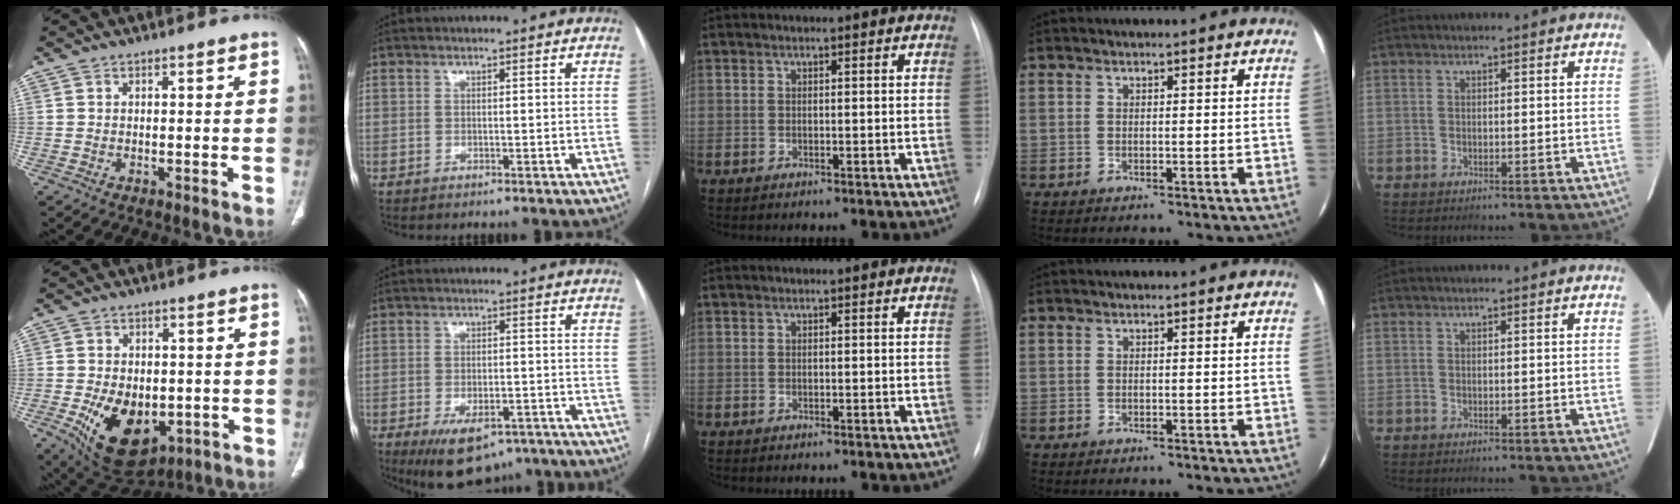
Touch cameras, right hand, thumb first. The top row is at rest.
{"thumb": {"total": 14.7, "force": [-4.1, 9.3, 10.7], "torque": [-0.155, -0.005, -0.041]}, "index": {"total": 10.0, "force": [-6.7, 4.7, 5.8], "torque": [-0.089, -0.003, -0.097]}}